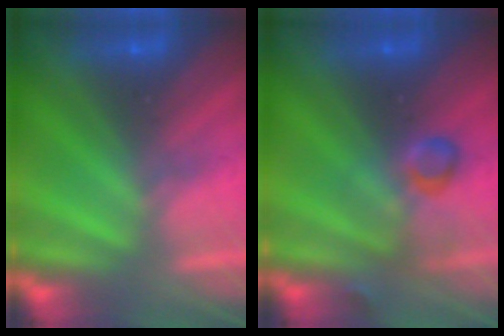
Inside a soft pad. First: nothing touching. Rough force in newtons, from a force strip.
{"total": 2.8}